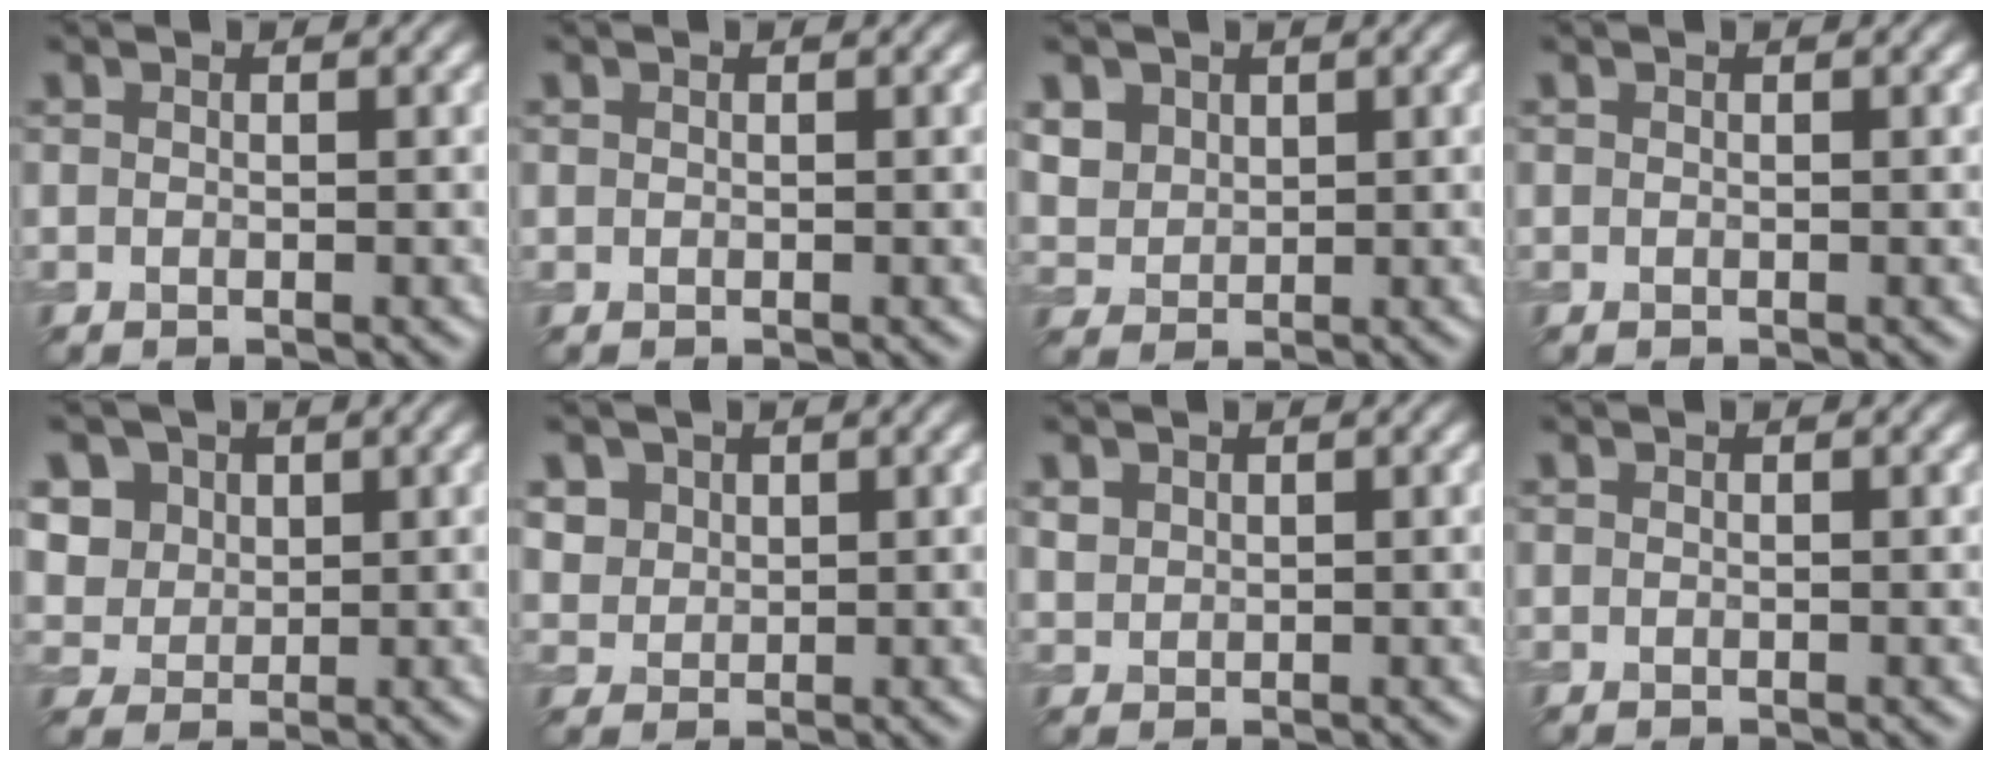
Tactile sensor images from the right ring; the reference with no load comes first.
{"total": 0.0}
{"total": 4.3, "force": [2.2, 3.2, 1.8], "torque": [-0.066, 0.006, 0.053]}
{"total": 0.0}
{"total": 7.2, "force": [3.2, 5.8, 2.9], "torque": [-0.072, 0.012, 0.050]}
{"total": 3.2, "force": [1.7, 2.5, 1.1], "torque": [-0.046, 0.000, 0.047]}
{"total": 1.2, "force": [0.7, 1.0, 0.3], "torque": [-0.008, -0.001, 0.018]}
{"total": 0.0}